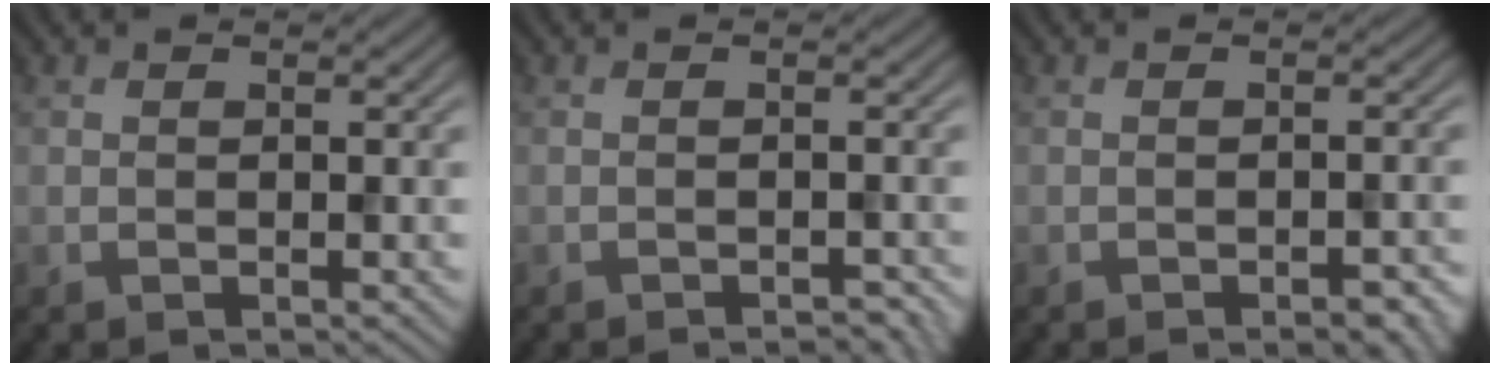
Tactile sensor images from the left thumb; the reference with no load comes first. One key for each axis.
{"total": 1.5, "fx": -1.4, "fy": 0.2, "fz": 0.5, "tx": -0.002, "ty": 0.000, "tz": -0.018}
{"total": 2.4, "fx": -1.6, "fy": 0.6, "fz": 1.6, "tx": -0.020, "ty": 0.000, "tz": -0.020}